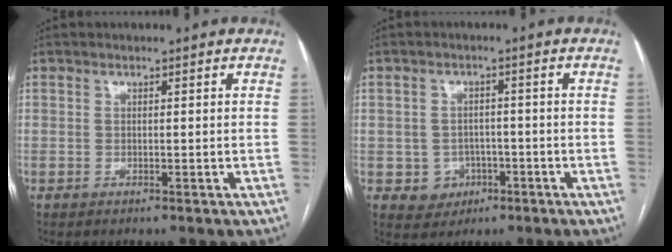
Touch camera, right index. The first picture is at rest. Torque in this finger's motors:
{"motor_torque": [-0.09, 0.14, -0.56, -0.10]}